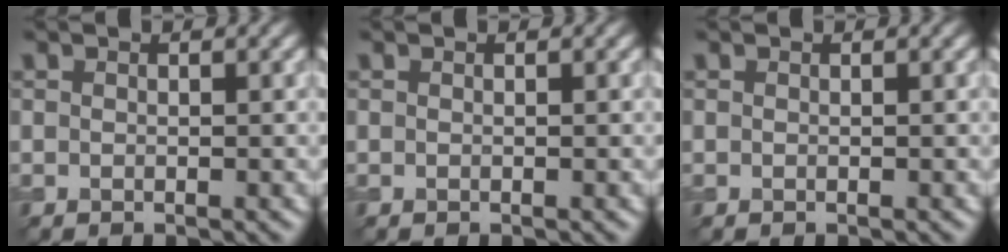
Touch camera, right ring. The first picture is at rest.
{"total": 0.0}
{"total": 0.0}